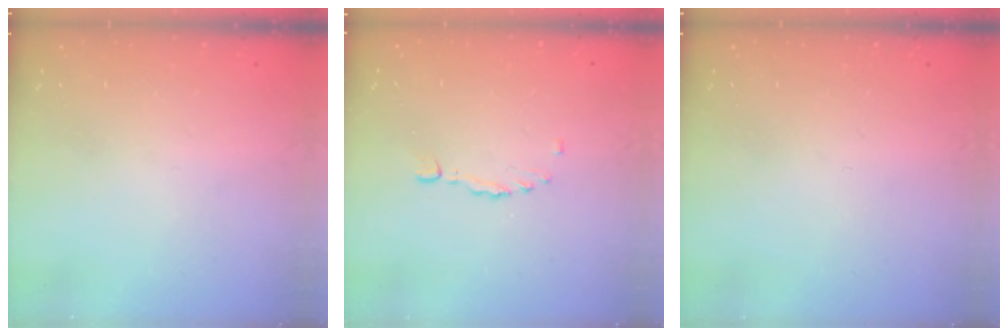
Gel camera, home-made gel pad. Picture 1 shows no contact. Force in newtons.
{"total": 0.6, "press": 0.5, "slide": 0.3}
{"total": 0.0}